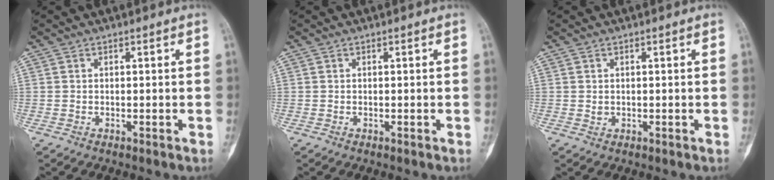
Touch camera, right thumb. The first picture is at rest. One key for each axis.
{"total": 0.0}
{"total": 0.7, "fx": 0.1, "fy": 0.6, "fz": 0.3, "tx": -0.004, "ty": 0.000, "tz": 0.003}